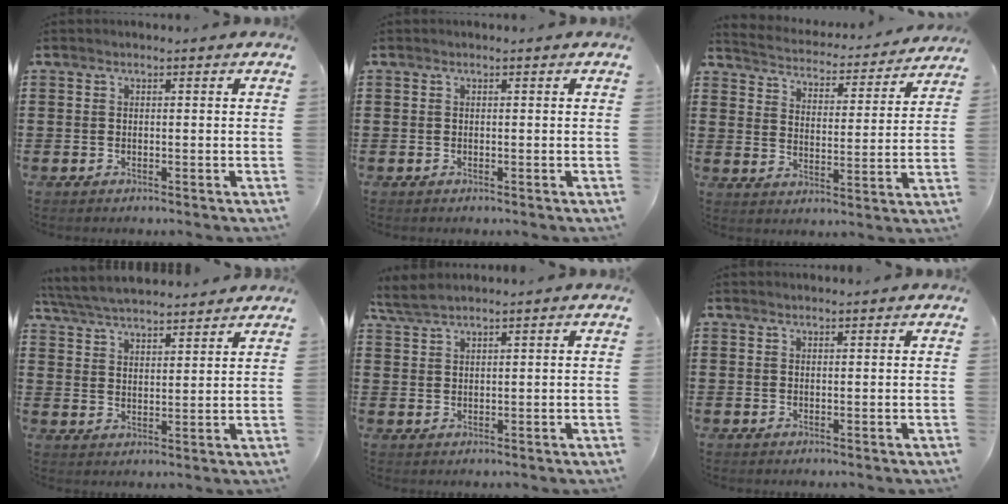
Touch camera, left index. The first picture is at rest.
{"total": 0.0}
{"total": 3.4, "force": [3.4, -0.1, -0.1], "torque": [-0.022, -0.036, 0.051]}
{"total": 5.3, "force": [5.1, 0.6, 1.4], "torque": [-0.047, -0.018, 0.092]}
{"total": 2.8, "force": [2.3, 0.3, 1.5], "torque": [-0.036, 0.001, 0.045]}
{"total": 0.6, "force": [0.5, 0.0, 0.3], "torque": [-0.006, -0.002, 0.011]}